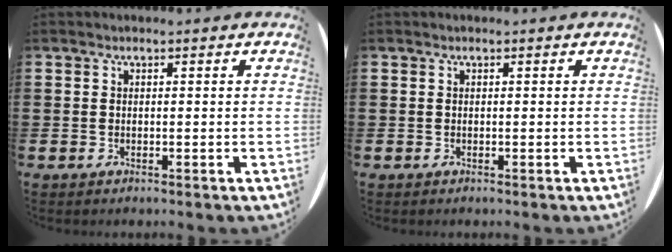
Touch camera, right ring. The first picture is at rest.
{"total": 0.0}